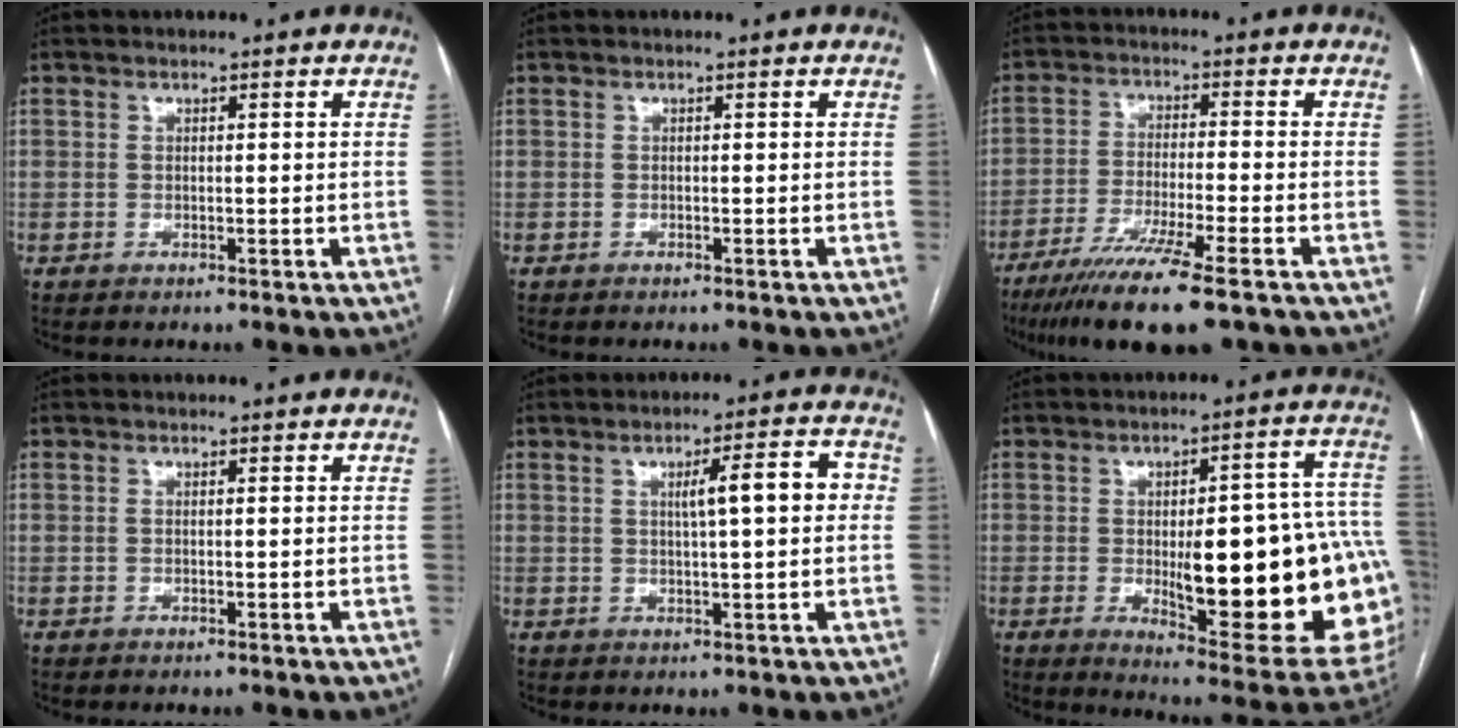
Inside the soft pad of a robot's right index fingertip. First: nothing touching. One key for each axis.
{"total": 0.0}
{"total": 12.6, "fx": -8.7, "fy": 0.1, "fz": 9.1, "tx": -0.161, "ty": -0.036, "tz": -0.143}
{"total": 0.0}
{"total": 7.0, "fx": 1.1, "fy": 0.9, "fz": 6.9, "tx": -0.103, "ty": 0.021, "tz": 0.016}
{"total": 25.8, "fx": -3.6, "fy": 6.4, "fz": 24.7, "tx": -0.240, "ty": 0.012, "tz": -0.027}